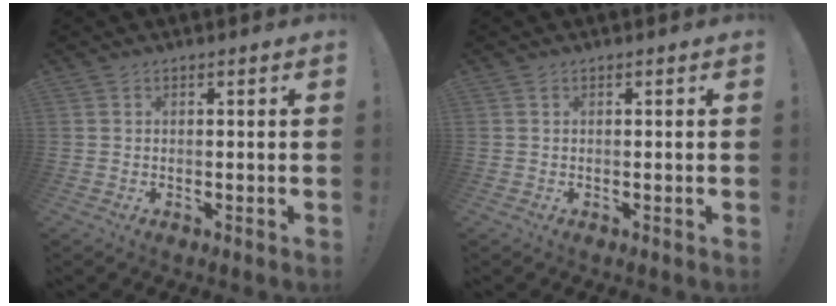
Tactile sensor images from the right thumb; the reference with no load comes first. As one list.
[{"total": 0.0}]